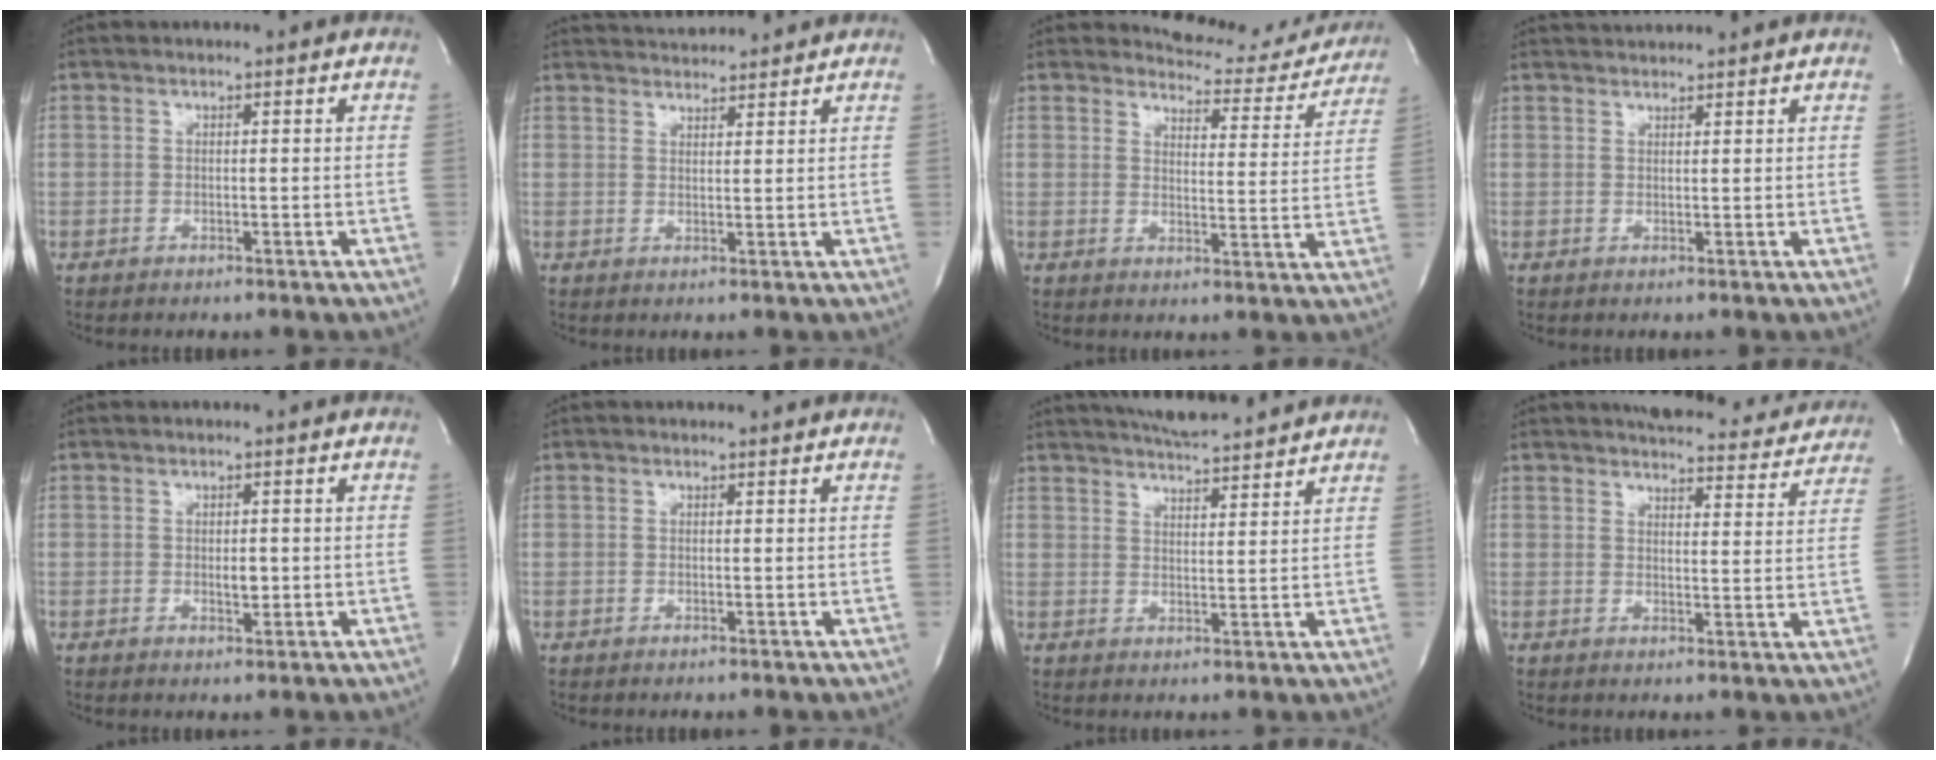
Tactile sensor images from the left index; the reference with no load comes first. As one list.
[{"total": 5.8, "force": [5.7, 0.4, 1.0], "torque": [-0.023, 0.023, 0.085]}, {"total": 10.4, "force": [10.1, 2.6, 0.1], "torque": [0.012, -0.032, 0.106]}, {"total": 3.1, "force": [3.1, -0.1, 0.2], "torque": [-0.008, 0.021, 0.054]}, {"total": 1.4, "force": [0.0, 0.7, 1.2], "torque": [-0.019, -0.003, 0.002]}, {"total": 0.5, "force": [0.5, 0.1, 0.0], "torque": [-0.009, 0.000, 0.006]}, {"total": 10.8, "force": [10.0, 1.0, 4.0], "torque": [-0.072, 0.009, 0.141]}, {"total": 16.6, "force": [15.5, 3.8, 4.6], "torque": [-0.043, -0.022, 0.174]}]